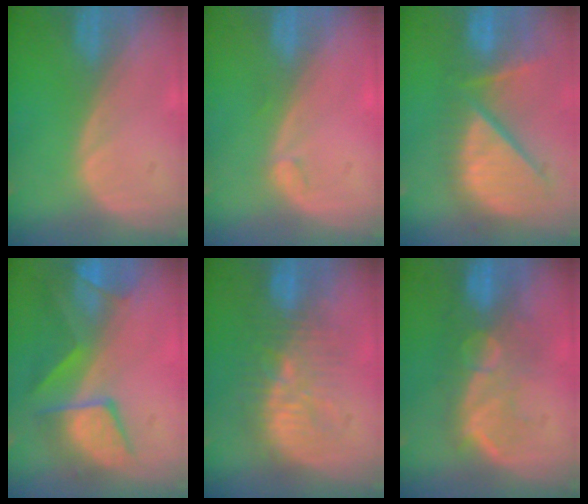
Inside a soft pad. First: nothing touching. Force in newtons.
{"total": 1.0, "press": 0.9, "slide": 0.3}
{"total": 11.7, "press": 10.3, "slide": 5.5}
{"total": 9.1, "press": 8.5, "slide": 3.2}
{"total": 9.2, "press": 8.9, "slide": 2.1}
{"total": 9.7, "press": 8.7, "slide": 4.3}